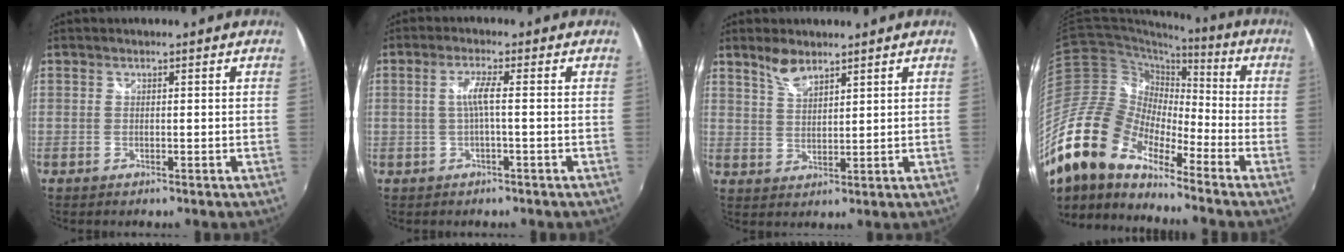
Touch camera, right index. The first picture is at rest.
{"total": 2.7, "force": [-0.5, -0.2, 2.7], "torque": [-0.055, 0.003, -0.009]}
{"total": 4.5, "force": [3.6, 1.4, 2.3], "torque": [-0.042, 0.002, 0.069]}
{"total": 18.9, "force": [-13.6, 7.8, 10.5], "torque": [-0.197, -0.012, -0.279]}